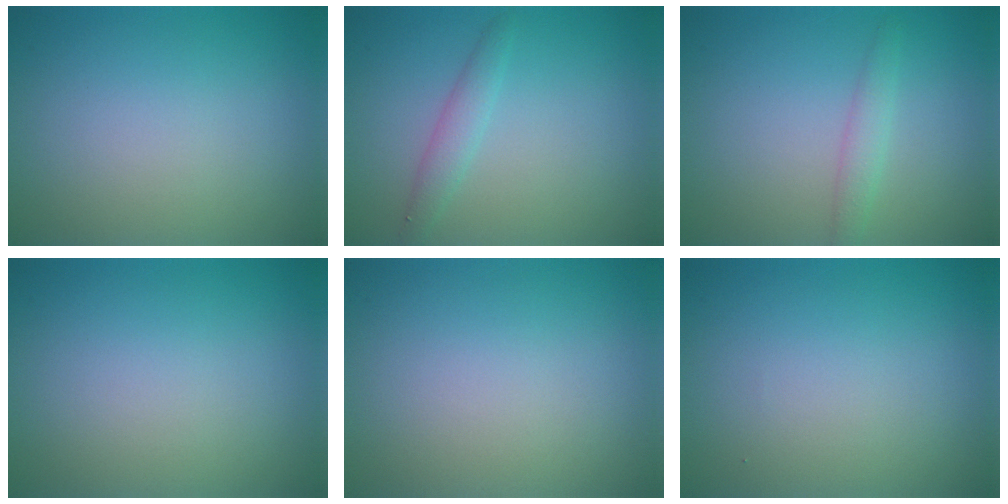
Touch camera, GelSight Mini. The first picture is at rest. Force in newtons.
{"total": 1.6, "press": 1.6, "slide": 0.0}
{"total": 1.5, "press": 1.5, "slide": 0.1}
{"total": 0.0}
{"total": 0.0}
{"total": 0.0}